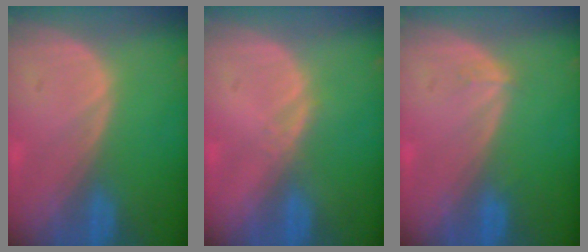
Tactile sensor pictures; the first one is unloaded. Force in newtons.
{"total": 1.2, "press": 1.0, "slide": 0.7}
{"total": 0.9, "press": 0.8, "slide": 0.2}